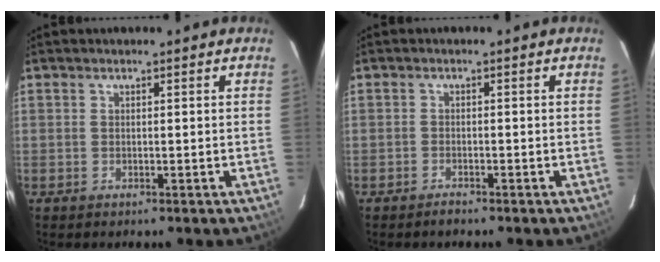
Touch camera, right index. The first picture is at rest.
{"total": 1.4, "force": [-1.3, 0.4, 0.4], "torque": [-0.011, 0.000, -0.025]}